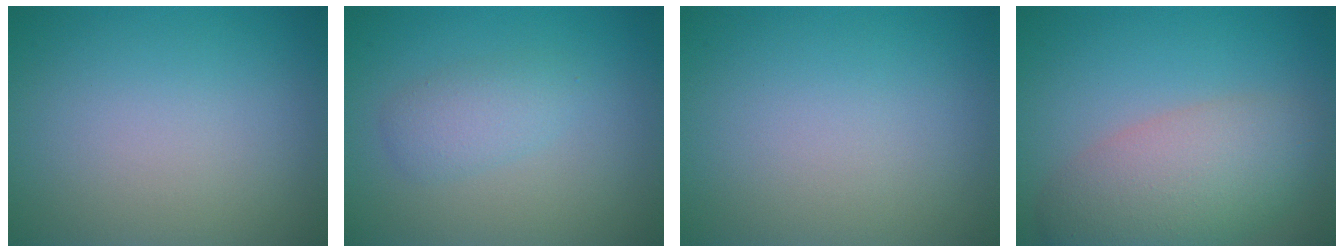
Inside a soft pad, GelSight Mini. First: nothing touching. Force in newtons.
{"total": 2.1, "press": 2.1, "slide": 0.1}
{"total": 0.0}
{"total": 6.6, "press": 6.6, "slide": 0.5}